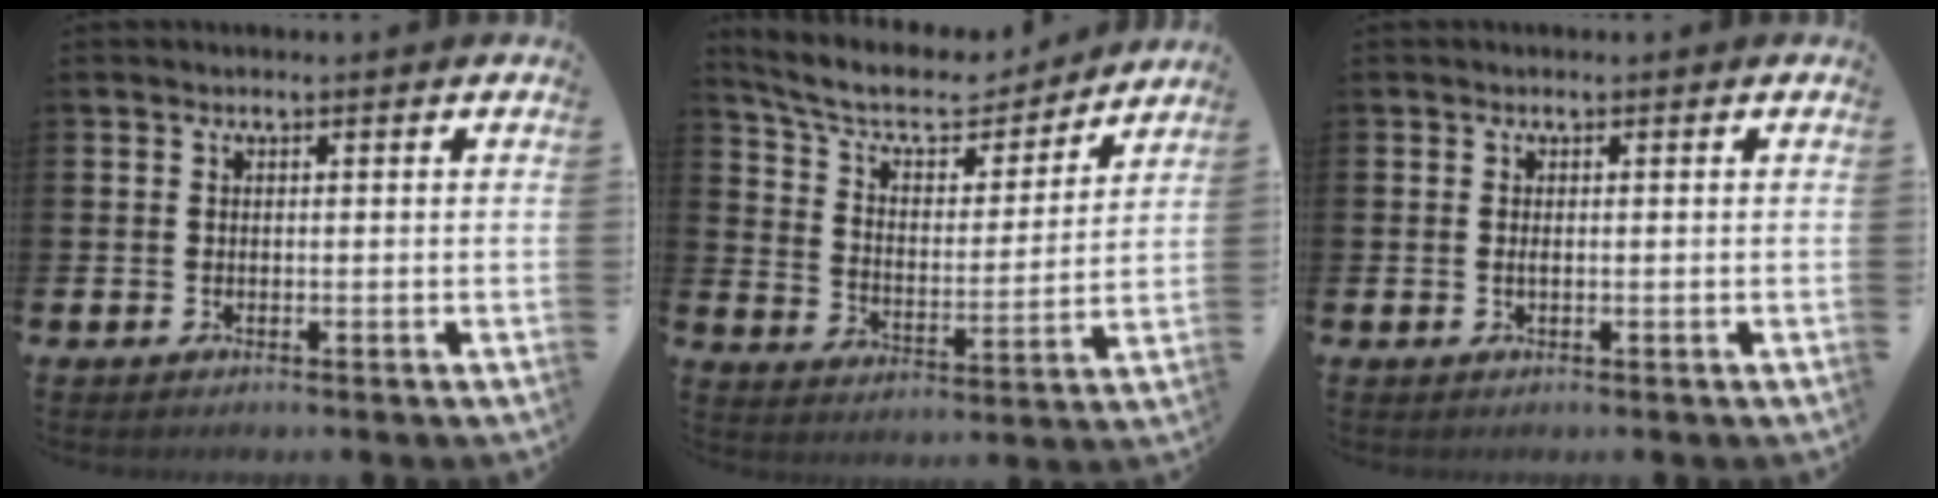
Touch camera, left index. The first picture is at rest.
{"total": 9.2, "force": [7.7, 3.5, 3.5], "torque": [-0.094, -0.053, 0.128]}
{"total": 0.5, "force": [0.0, 0.1, 0.5], "torque": [-0.015, 0.001, 0.001]}